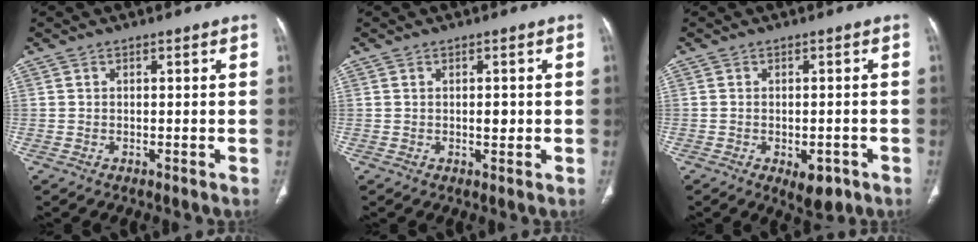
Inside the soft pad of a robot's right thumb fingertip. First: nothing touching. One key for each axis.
{"total": 1.8, "fx": 0.0, "fy": 1.0, "fz": 1.5, "tx": -0.019, "ty": -0.001, "tz": 0.000}
{"total": 5.1, "fx": -2.3, "fy": 2.6, "fz": 3.7, "tx": -0.038, "ty": 0.007, "tz": -0.020}